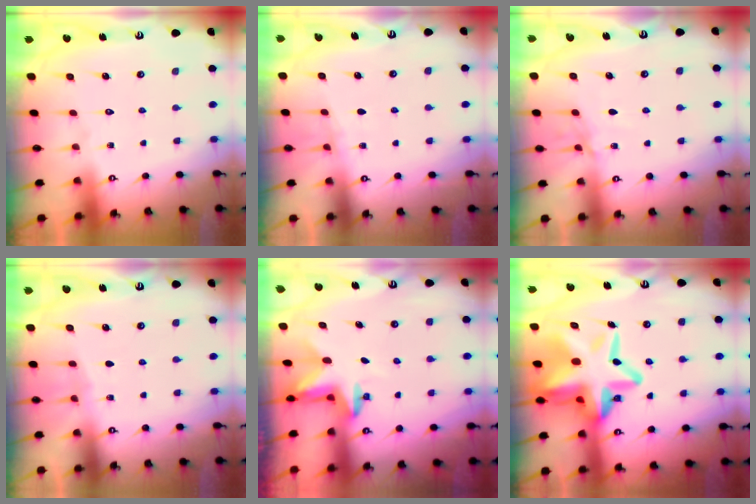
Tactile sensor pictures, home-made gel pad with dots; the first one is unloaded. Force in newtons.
{"total": 3.0, "press": 2.9, "slide": 0.4}
{"total": 6.3, "press": 6.3, "slide": 0.6}
{"total": 4.3, "press": 4.3, "slide": 0.4}
{"total": 2.5, "press": 2.4, "slide": 0.5}
{"total": 20.7, "press": 20.3, "slide": 3.6}